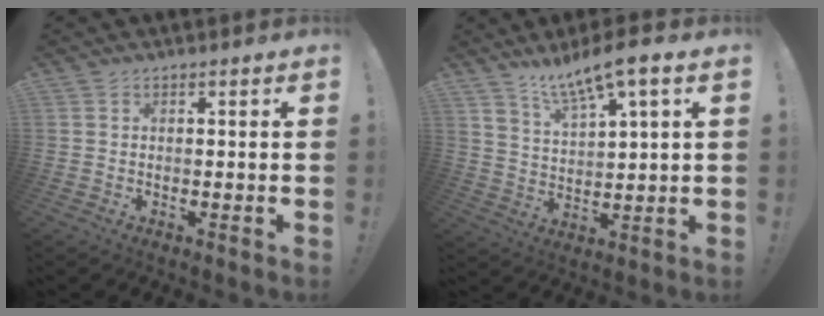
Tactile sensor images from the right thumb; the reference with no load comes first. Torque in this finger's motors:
{"motor_torque": [-0.65, 0.73, 0.04, 0.40, 0.07]}